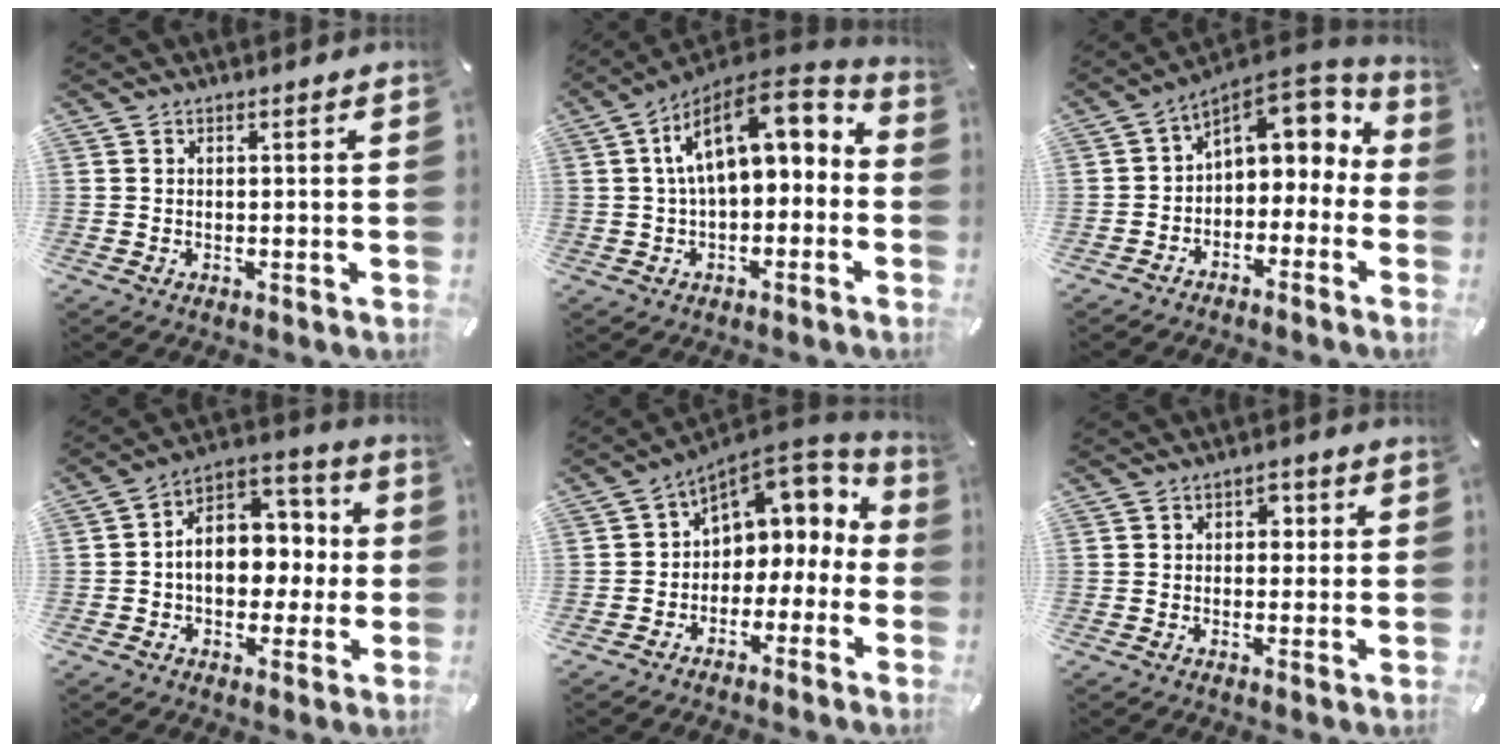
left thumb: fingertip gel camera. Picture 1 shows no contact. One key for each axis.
{"total": 14.8, "fx": 4.2, "fy": 8.0, "fz": 11.8, "tx": -0.198, "ty": -0.025, "tz": 0.073}
{"total": 8.0, "fx": 2.8, "fy": 5.7, "fz": 4.8, "tx": -0.068, "ty": -0.028, "tz": 0.053}
{"total": 11.7, "fx": -0.9, "fy": 9.5, "fz": 6.7, "tx": -0.092, "ty": -0.002, "tz": -0.013}
{"total": 6.4, "fx": 2.6, "fy": 5.5, "fz": 2.0, "tx": -0.042, "ty": -0.030, "tz": 0.051}
{"total": 2.6, "fx": 0.1, "fy": 2.0, "fz": 1.6, "tx": -0.010, "ty": 0.001, "tz": -0.009}